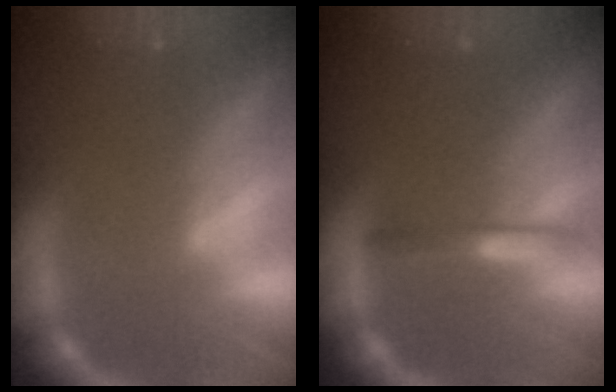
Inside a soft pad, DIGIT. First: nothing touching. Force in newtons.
{"total": 2.0}